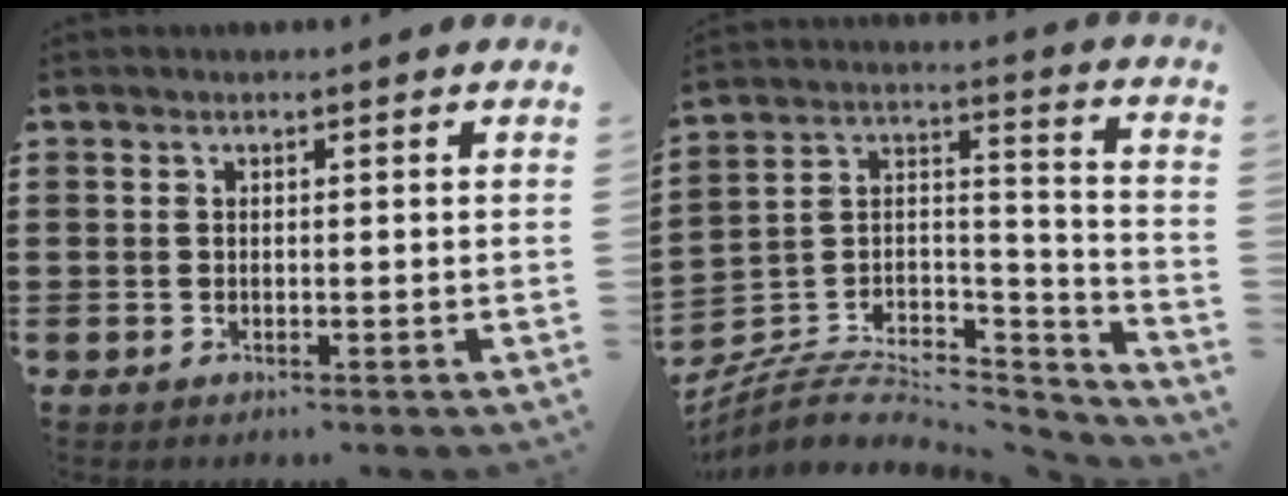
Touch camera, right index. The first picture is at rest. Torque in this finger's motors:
{"motor_torque": [-0.37, -0.06, -1.05, -0.21]}